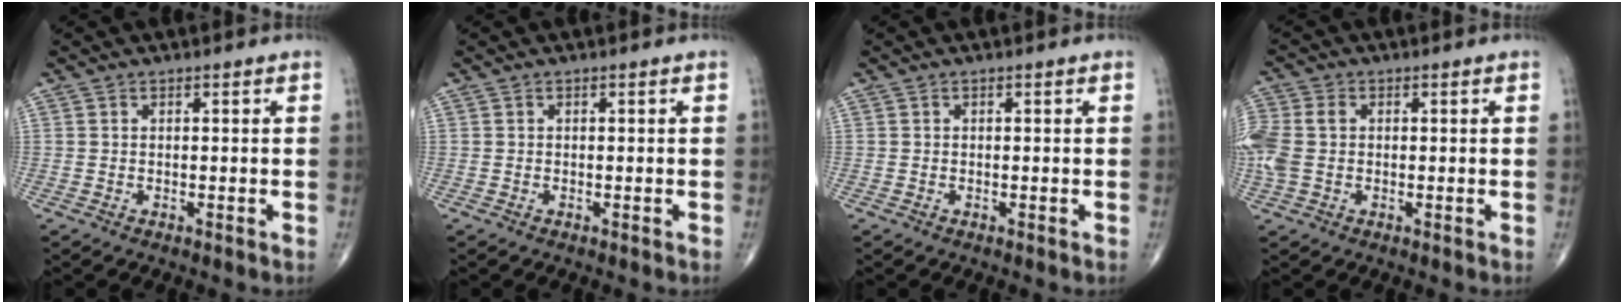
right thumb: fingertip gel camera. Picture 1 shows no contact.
{"total": 0.0}
{"total": 0.0}
{"total": 7.0, "force": [0.0, 5.1, 4.9], "torque": [-0.141, 0.015, -0.001]}